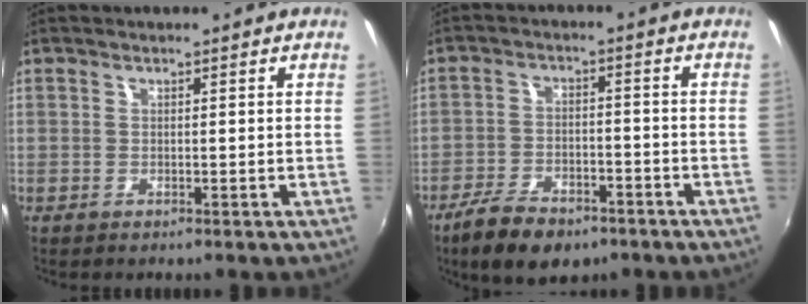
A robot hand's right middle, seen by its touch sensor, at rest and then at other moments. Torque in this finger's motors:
{"motor_torque": [0.69, -1.45, 0.14, 0.04]}